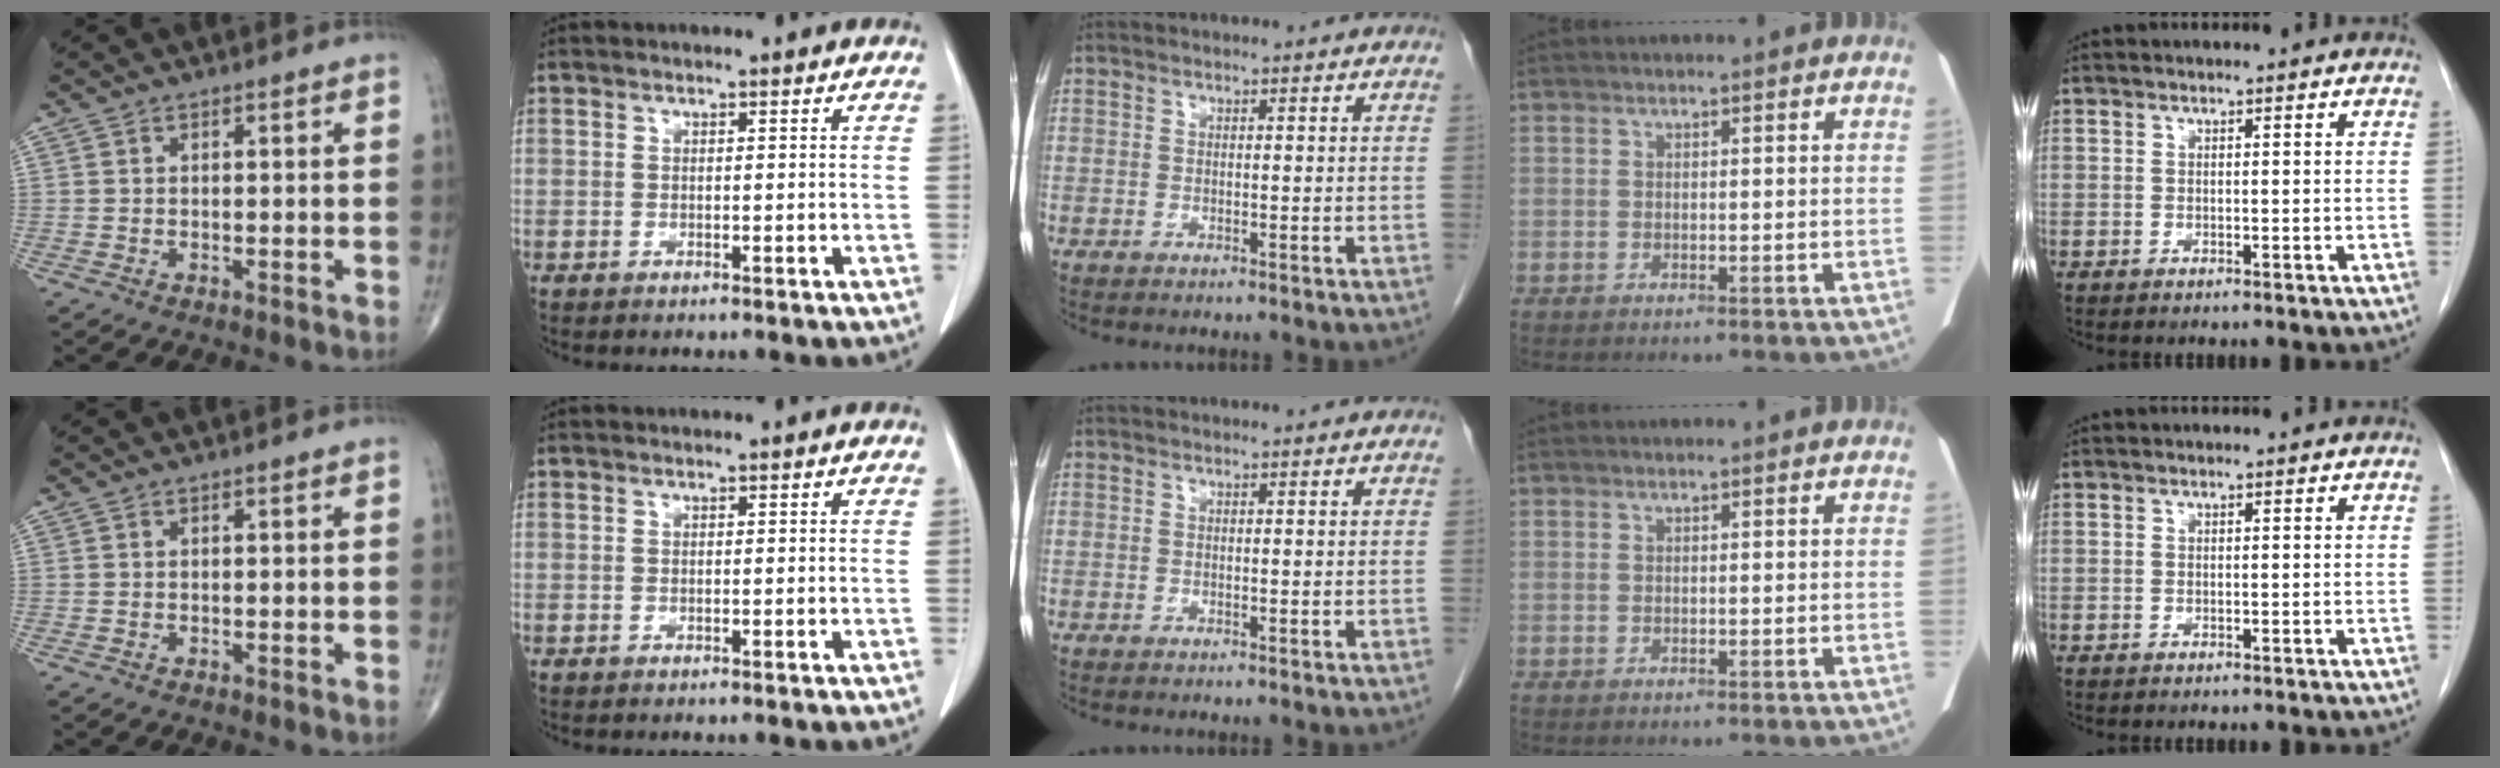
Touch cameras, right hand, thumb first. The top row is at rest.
{}